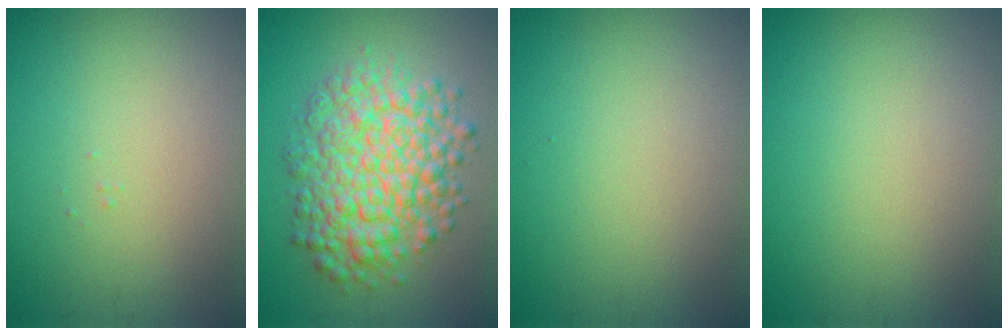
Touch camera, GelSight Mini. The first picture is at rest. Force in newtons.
{"total": 7.7, "press": 7.7, "slide": 0.1}
{"total": 0.0}
{"total": 0.0}